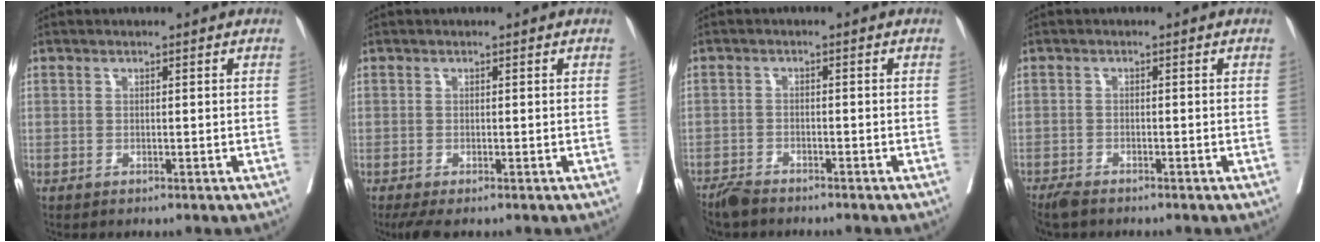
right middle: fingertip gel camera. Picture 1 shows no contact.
{"total": 2.8, "force": [-2.0, 0.7, 1.9], "torque": [-0.034, -0.011, -0.033]}
{"total": 3.4, "force": [-3.2, 0.7, 1.0], "torque": [-0.016, -0.009, -0.057]}
{"total": 3.4, "force": [-3.0, 0.8, 1.4], "torque": [-0.024, -0.009, -0.050]}